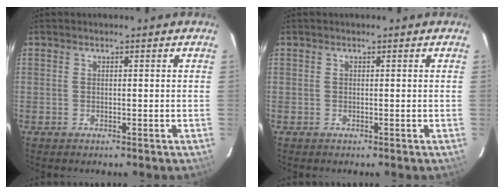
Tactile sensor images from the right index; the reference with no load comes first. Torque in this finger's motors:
{"motor_torque": [0.08, 0.04, 0.03, 0.00]}